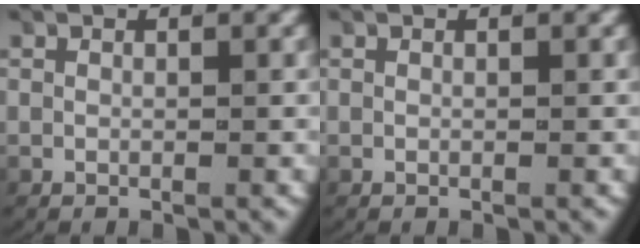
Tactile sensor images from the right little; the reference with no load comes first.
{"total": 0.0}